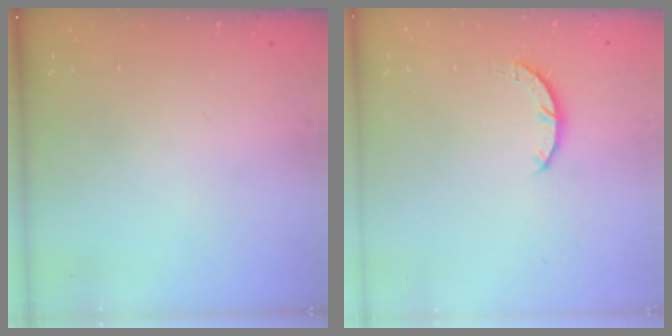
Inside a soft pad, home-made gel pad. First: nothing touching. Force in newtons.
{"total": 3.0, "press": 3.0, "slide": 0.4}